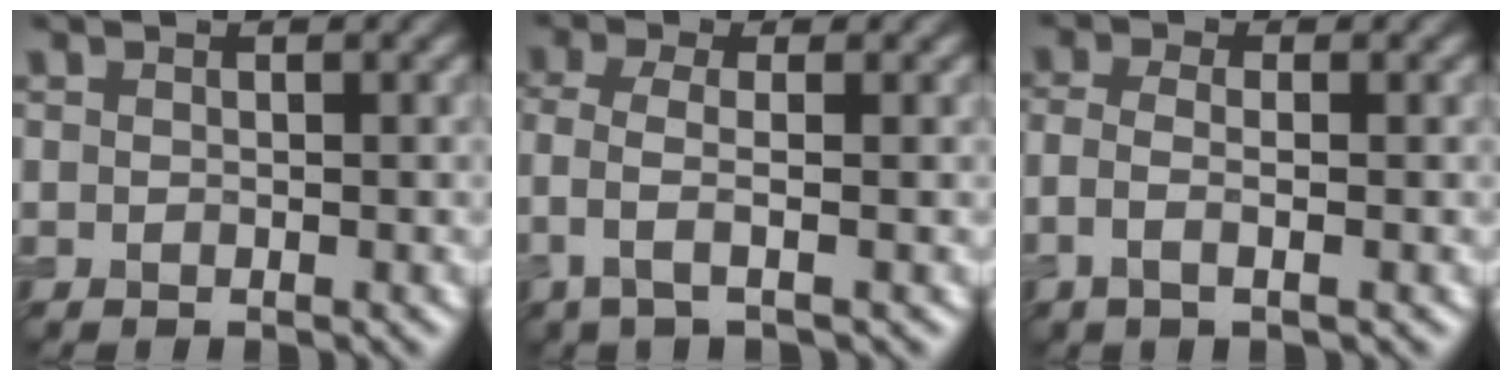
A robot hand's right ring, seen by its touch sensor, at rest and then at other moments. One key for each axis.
{"total": 2.8, "fx": -0.7, "fy": 0.7, "fz": 2.6, "tx": -0.060, "ty": -0.003, "tz": -0.021}
{"total": 2.3, "fx": -0.5, "fy": 0.8, "fz": 2.1, "tx": -0.052, "ty": -0.006, "tz": -0.010}